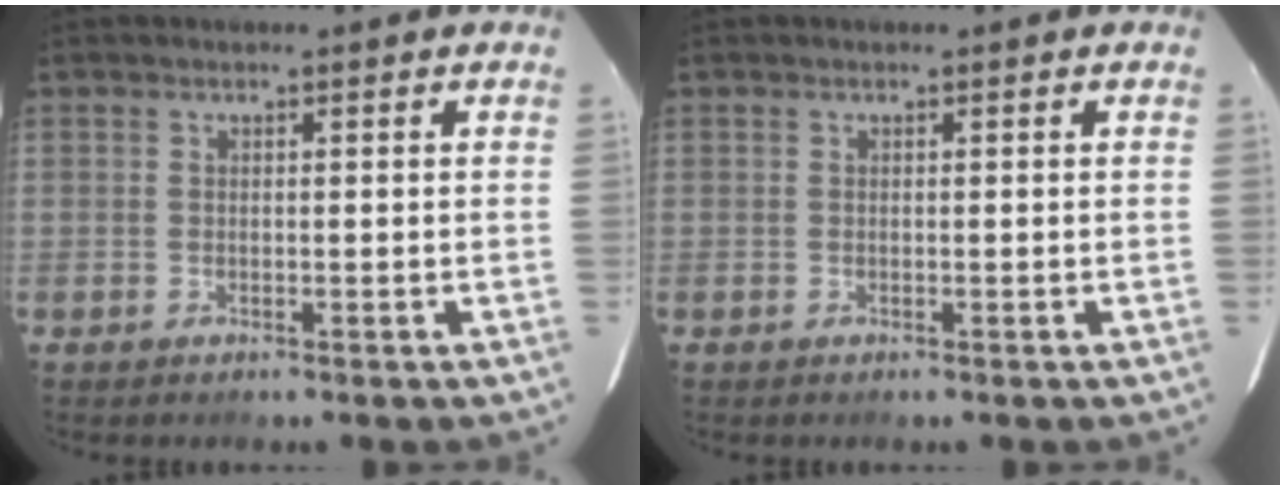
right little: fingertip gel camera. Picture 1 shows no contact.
{"total": 0.0}